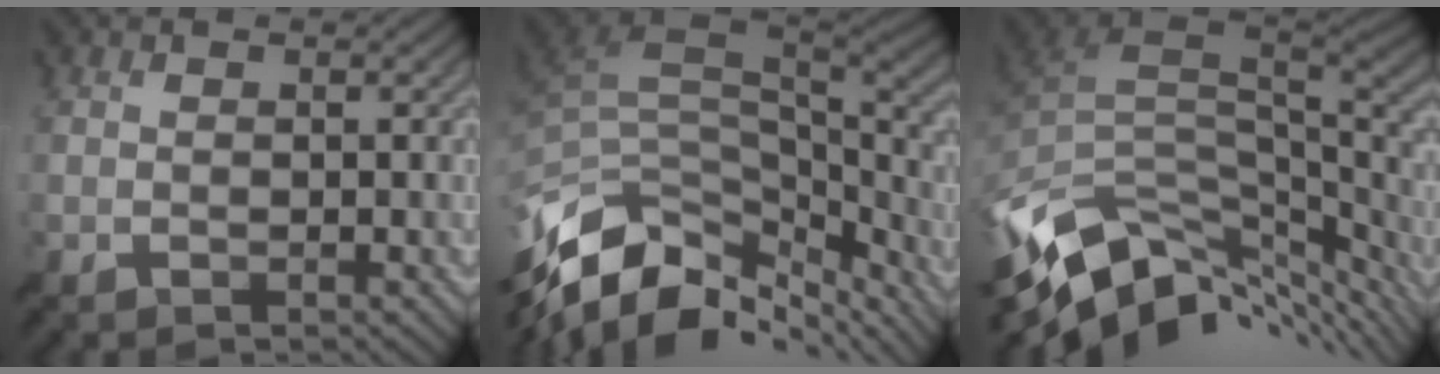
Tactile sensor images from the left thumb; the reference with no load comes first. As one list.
[{"total": 15.4, "force": [-8.0, 8.9, 9.7], "torque": [-0.248, -0.027, -0.132]}, {"total": 12.9, "force": [-4.3, 7.2, 9.8], "torque": [-0.210, -0.023, -0.067]}]